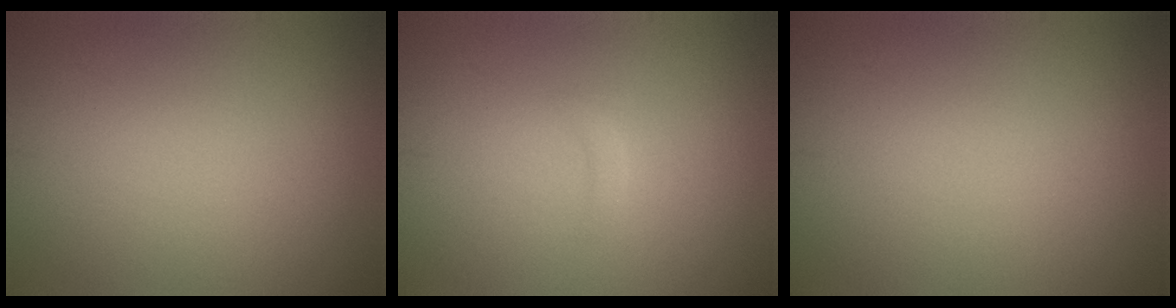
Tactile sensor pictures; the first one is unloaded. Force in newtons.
{"total": 0.7, "press": 0.7, "slide": 0.1}
{"total": 0.0}